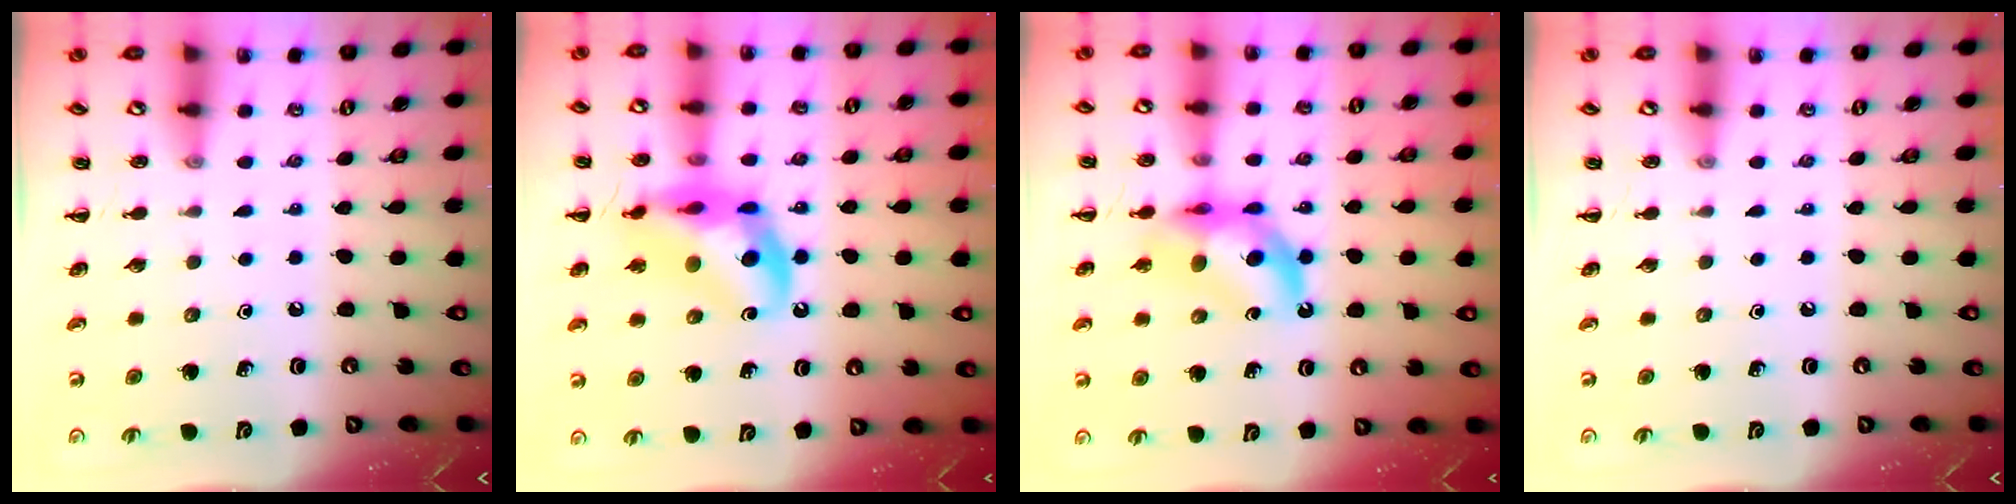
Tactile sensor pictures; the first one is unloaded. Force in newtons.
{"total": 15.6, "press": 15.3, "slide": 3.0}
{"total": 9.7, "press": 9.2, "slide": 2.9}
{"total": 0.0}